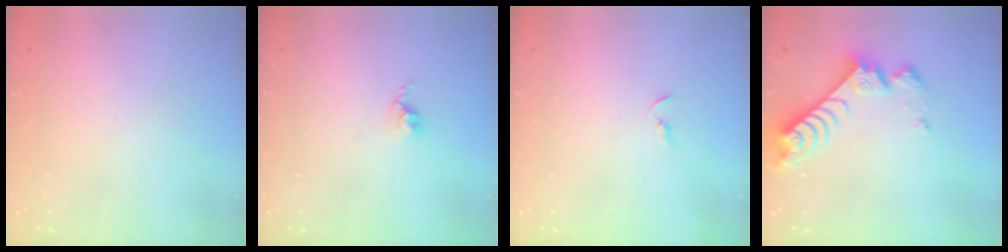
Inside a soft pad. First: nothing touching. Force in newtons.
{"total": 2.8, "press": 2.7, "slide": 0.4}
{"total": 2.2, "press": 2.2, "slide": 0.2}
{"total": 8.4, "press": 8.4, "slide": 0.3}